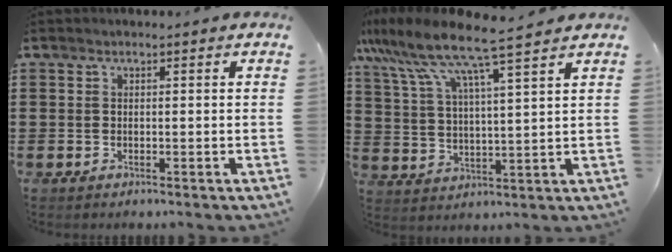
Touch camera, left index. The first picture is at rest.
{"total": 8.9, "force": [7.6, 0.1, 4.6], "torque": [-0.120, -0.041, 0.127]}